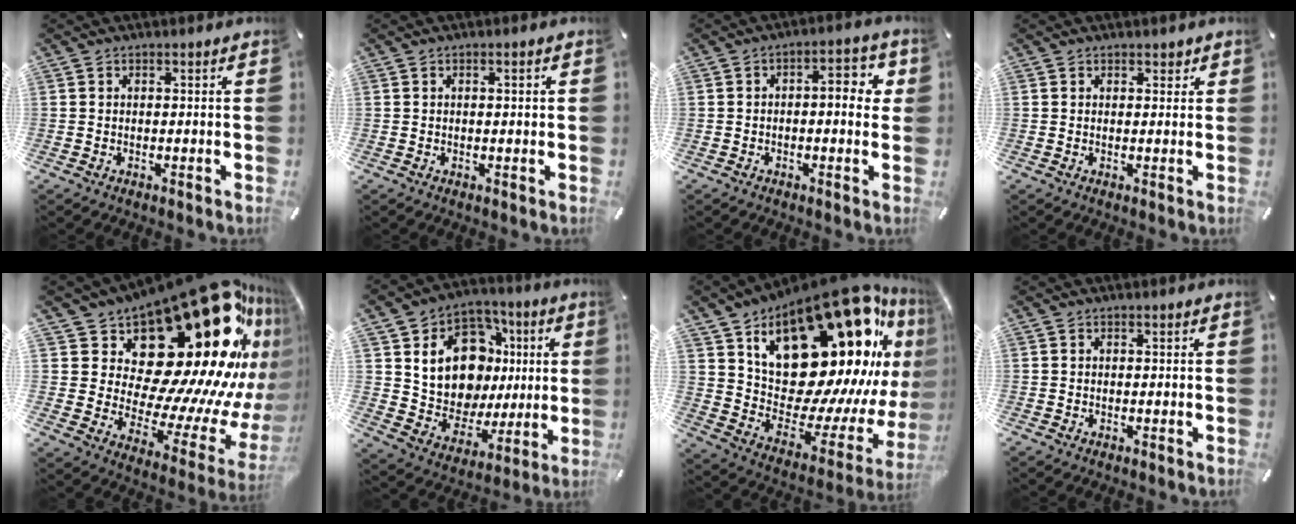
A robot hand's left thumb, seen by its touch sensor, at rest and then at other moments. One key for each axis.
{"total": 1.4, "fx": 0.2, "fy": 0.5, "fz": 1.3, "tx": -0.024, "ty": 0.004, "tz": 0.000}
{"total": 6.7, "fx": 0.3, "fy": 3.2, "fz": 5.9, "tx": -0.074, "ty": 0.002, "tz": -0.007}
{"total": 1.4, "fx": 0.8, "fy": 1.0, "fz": 0.5, "tx": 0.006, "ty": -0.003, "tz": 0.010}
{"total": 38.7, "fx": 15.8, "fy": 19.2, "fz": 29.7, "tx": -0.420, "ty": -0.200, "tz": 0.326}
{"total": 16.9, "fx": 4.3, "fy": 13.5, "fz": 9.1, "tx": -0.151, "ty": -0.020, "tz": 0.088}
{"total": 34.9, "fx": 17.5, "fy": 16.9, "fz": 25.0, "tx": -0.325, "ty": -0.178, "tz": 0.340}
{"total": 0.0}